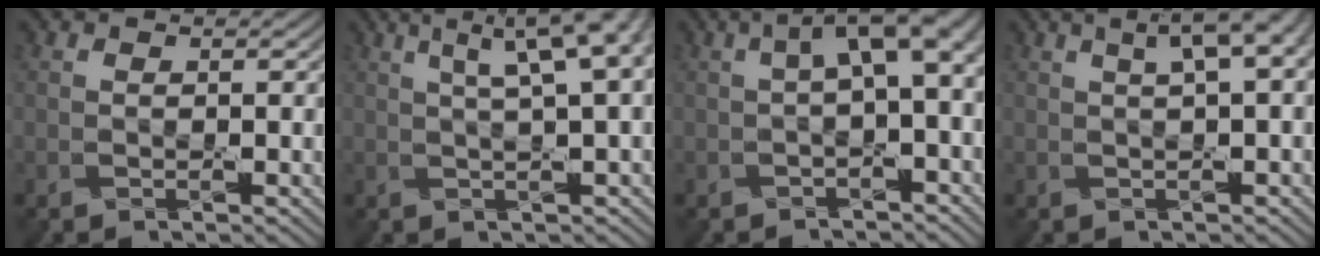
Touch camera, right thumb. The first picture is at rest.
{"total": 8.9, "force": [3.4, 2.3, 7.9], "torque": [-0.081, 0.039, 0.035]}
{"total": 5.6, "force": [0.9, 2.0, 5.1], "torque": [-0.079, 0.014, 0.010]}
{"total": 5.1, "force": [2.0, 1.1, 4.6], "torque": [-0.065, 0.024, 0.034]}